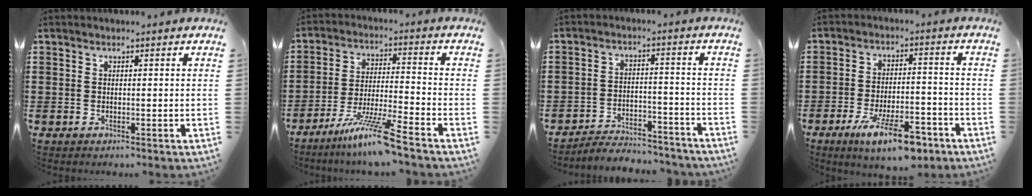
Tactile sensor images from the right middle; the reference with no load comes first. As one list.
[{"total": 9.1, "force": [-7.0, -0.3, 5.8], "torque": [-0.116, -0.014, -0.135]}, {"total": 4.6, "force": [-4.5, 0.7, 0.6], "torque": [-0.013, 0.007, -0.093]}, {"total": 9.9, "force": [-6.6, 2.5, 6.9], "torque": [-0.121, 0.009, -0.119]}]